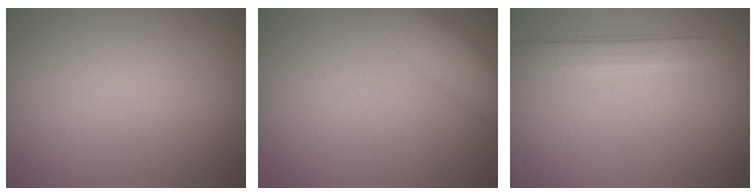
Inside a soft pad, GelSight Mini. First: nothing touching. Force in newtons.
{"total": 6.9, "press": 6.9, "slide": 0.3}
{"total": 2.6, "press": 2.6, "slide": 0.2}